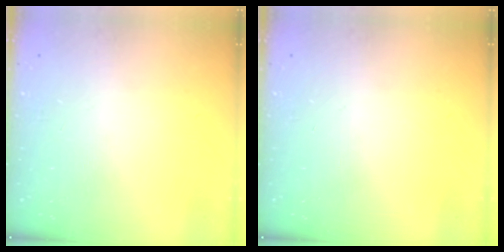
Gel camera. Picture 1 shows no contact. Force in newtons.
{"total": 0.0}